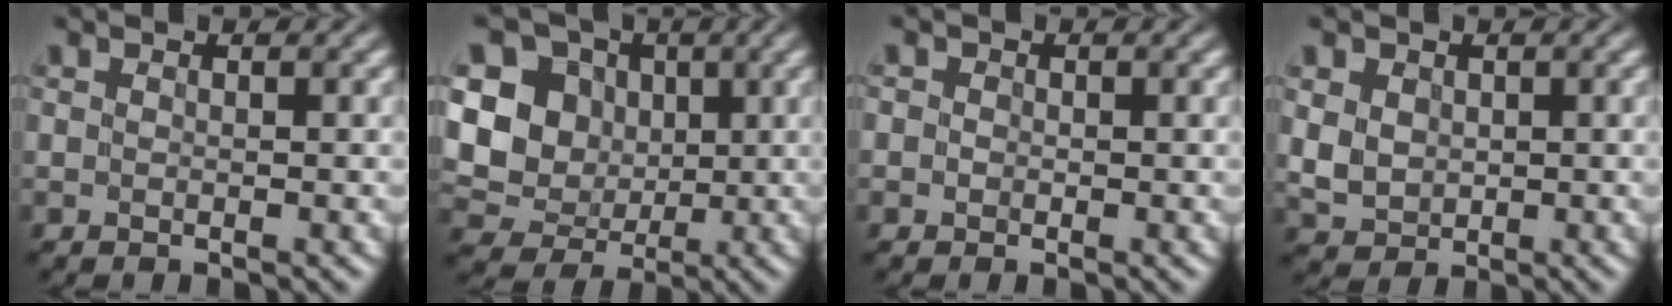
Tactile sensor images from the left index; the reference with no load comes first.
{"total": 8.5, "force": [1.2, 7.5, 3.8], "torque": [-0.085, 0.014, -0.003]}
{"total": 0.9, "force": [0.1, 0.8, 0.3], "torque": [0.000, 0.000, -0.010]}
{"total": 3.0, "force": [0.9, 2.5, 1.4], "torque": [-0.047, 0.000, 0.024]}